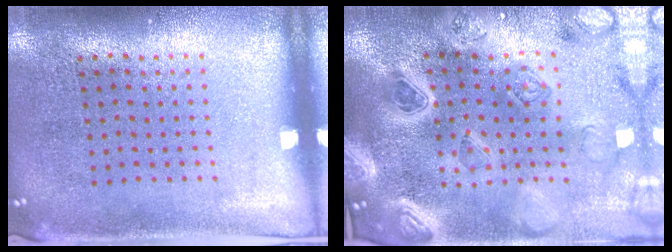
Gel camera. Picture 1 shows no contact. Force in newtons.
{"total": 5.1, "press": 4.3, "slide": 2.8}